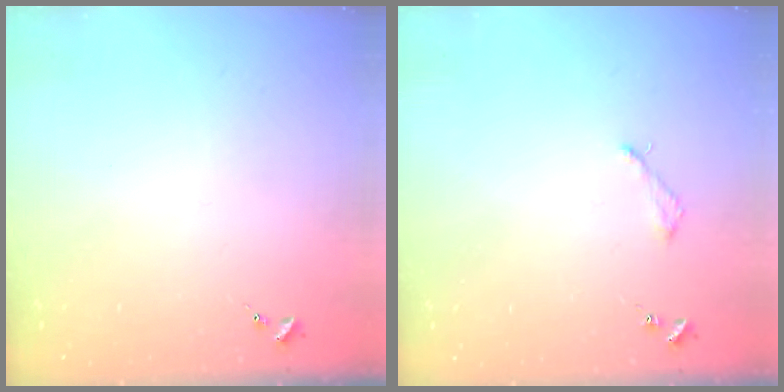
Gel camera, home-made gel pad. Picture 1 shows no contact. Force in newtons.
{"total": 2.2, "press": 2.2, "slide": 0.2}